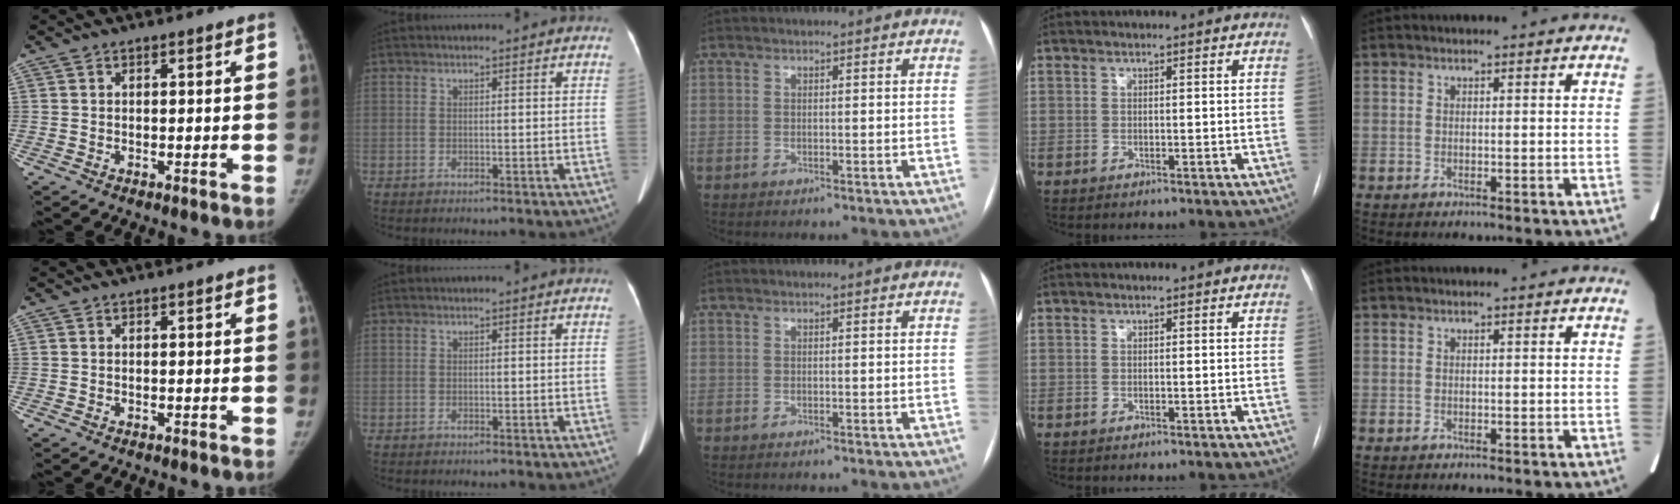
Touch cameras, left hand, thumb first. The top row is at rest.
{}